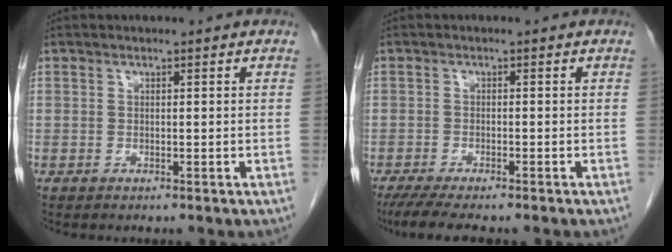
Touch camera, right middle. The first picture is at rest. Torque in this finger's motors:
{"motor_torque": [0.23, -0.17, 0.07, 0.05]}